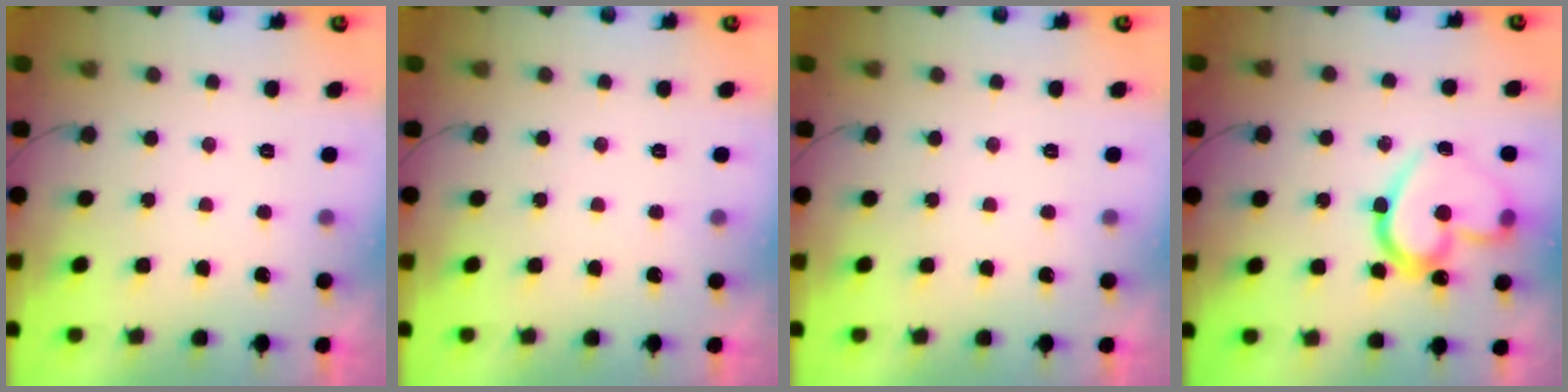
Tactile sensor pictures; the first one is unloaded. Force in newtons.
{"total": 0.0}
{"total": 0.0}
{"total": 17.8, "press": 17.7, "slide": 1.8}